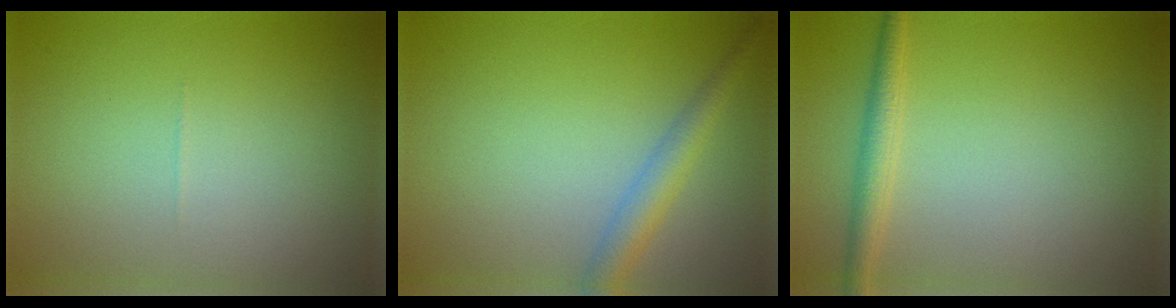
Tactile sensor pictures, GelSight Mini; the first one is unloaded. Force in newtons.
{"total": 2.8, "press": 2.8, "slide": 0.2}
{"total": 2.2, "press": 2.2, "slide": 0.1}